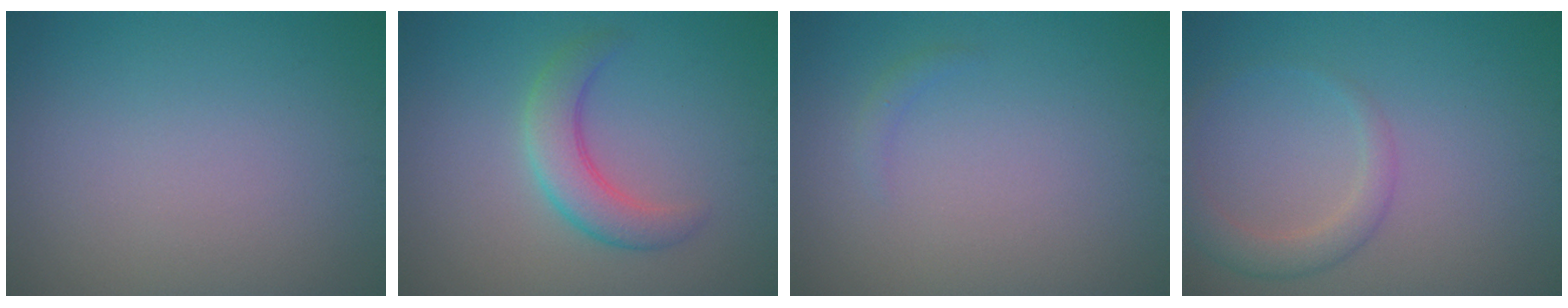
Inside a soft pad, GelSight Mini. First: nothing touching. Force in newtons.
{"total": 3.6, "press": 3.6, "slide": 0.2}
{"total": 0.7, "press": 0.7, "slide": 0.1}
{"total": 2.5, "press": 2.5, "slide": 0.1}